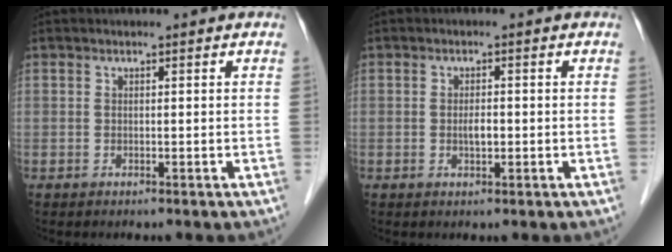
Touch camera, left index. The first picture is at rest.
{"total": 1.8, "force": [-0.3, 0.6, 1.7], "torque": [-0.032, 0.001, -0.003]}